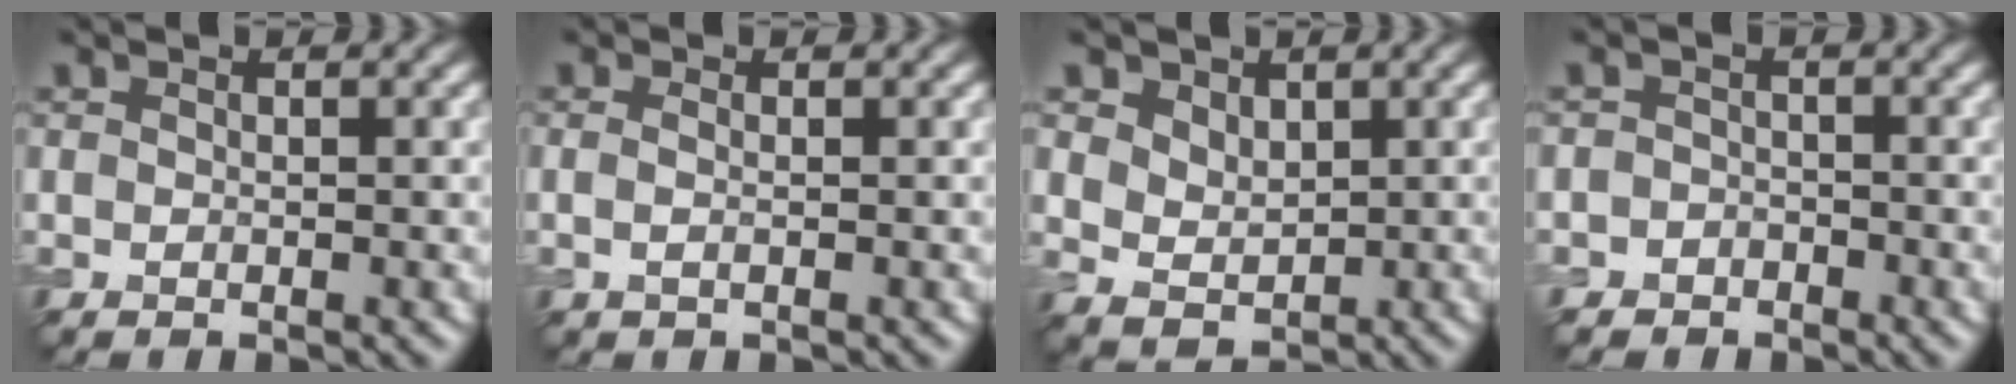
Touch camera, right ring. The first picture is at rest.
{"total": 1.0, "force": [-0.1, 0.4, 0.9], "torque": [-0.020, -0.005, -0.003]}
{"total": 3.7, "force": [1.9, 2.6, 1.8], "torque": [-0.052, 0.000, 0.037]}
{"total": 1.8, "force": [-1.1, 1.4, -0.1], "torque": [0.032, 0.010, -0.028]}